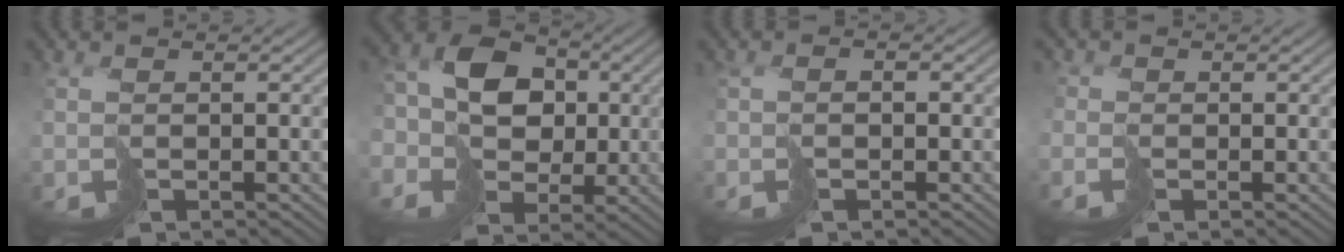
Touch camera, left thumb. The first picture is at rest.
{"total": 10.3, "force": [-0.3, 8.8, 5.4], "torque": [-0.127, -0.003, -0.015]}
{"total": 1.0, "force": [-0.5, 0.4, 0.8], "torque": [-0.016, 0.001, -0.010]}
{"total": 1.9, "force": [-1.1, 1.4, 0.6], "torque": [-0.018, -0.002, -0.027]}